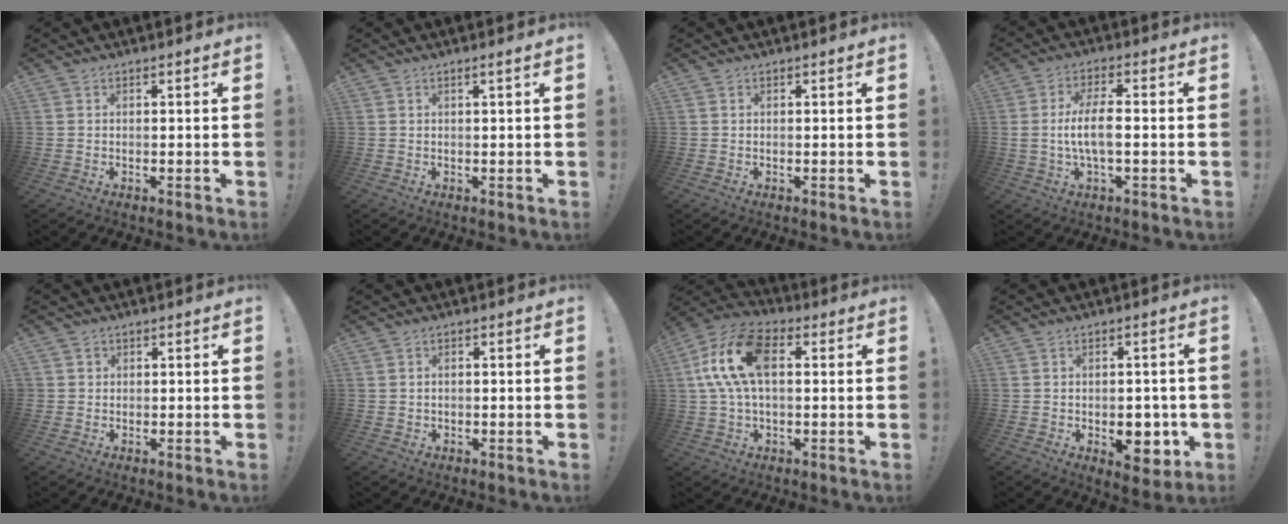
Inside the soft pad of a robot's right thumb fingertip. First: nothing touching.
{"total": 1.2, "force": [0.3, -0.4, 1.1], "torque": [-0.017, -0.002, 0.004]}
{"total": 0.0}
{"total": 8.7, "force": [-1.0, 2.7, 8.2], "torque": [-0.162, 0.005, -0.017]}
{"total": 1.3, "force": [0.4, 1.2, 0.1], "torque": [0.002, -0.002, 0.008]}
{"total": 1.1, "force": [-0.2, 1.0, 0.4], "torque": [-0.013, 0.006, -0.003]}
{"total": 15.6, "force": [3.0, 8.7, 12.6], "torque": [-0.240, 0.004, 0.052]}
{"total": 9.4, "force": [-2.4, 6.1, 6.8], "torque": [-0.059, 0.007, -0.031]}